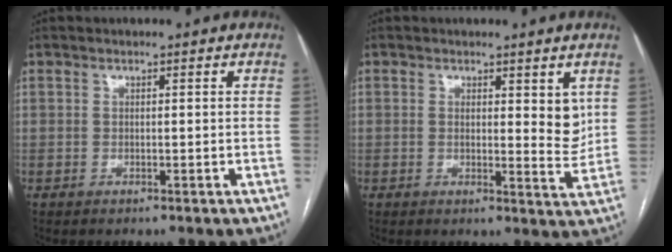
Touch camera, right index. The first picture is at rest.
{"total": 4.7, "force": [1.6, 1.7, 4.1], "torque": [-0.050, -0.011, 0.020]}